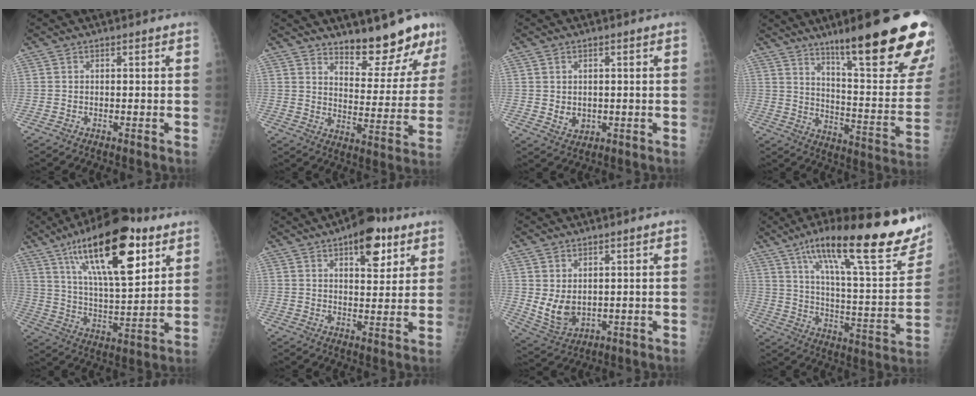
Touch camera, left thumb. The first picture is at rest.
{"total": 13.5, "force": [11.0, 3.9, 6.8], "torque": [-0.048, -0.096, 0.161]}
{"total": 3.4, "force": [0.0, 2.8, 2.1], "torque": [-0.023, -0.005, 0.011]}
{"total": 27.0, "force": [17.3, 4.1, 20.3], "torque": [-0.243, -0.083, 0.257]}
{"total": 23.6, "force": [12.1, 8.4, 18.4], "torque": [-0.277, -0.037, 0.205]}
{"total": 10.5, "force": [5.7, 4.9, 7.4], "torque": [-0.075, -0.022, 0.078]}
{"total": 7.1, "force": [0.9, 4.9, 5.0], "torque": [-0.082, -0.016, 0.038]}
{"total": 30.4, "force": [18.3, 6.8, 23.3], "torque": [-0.323, -0.042, 0.281]}